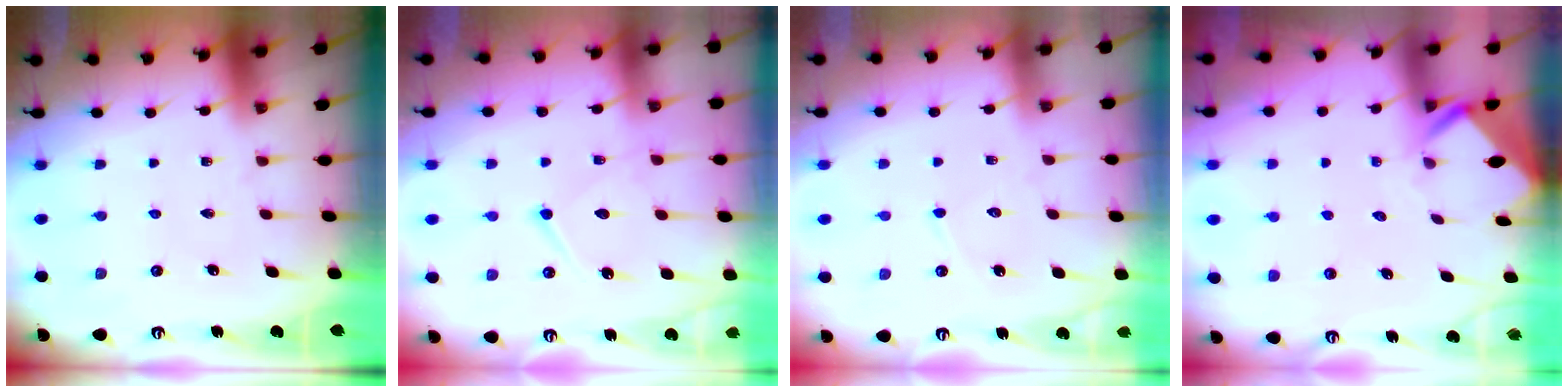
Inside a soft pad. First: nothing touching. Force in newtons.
{"total": 11.1, "press": 11.1, "slide": 1.1}
{"total": 3.1, "press": 3.1, "slide": 0.2}
{"total": 3.1, "press": 3.1, "slide": 0.3}